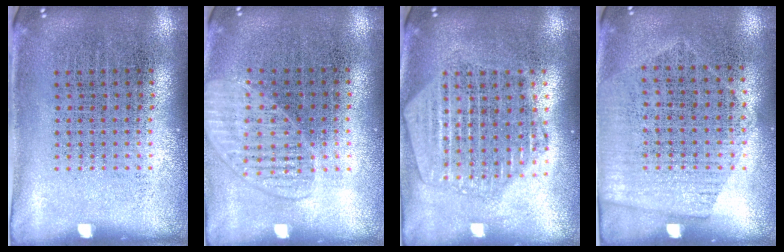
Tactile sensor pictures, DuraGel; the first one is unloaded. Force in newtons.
{"total": 1.5, "press": 1.4, "slide": 0.4}
{"total": 2.0, "press": 1.9, "slide": 0.8}
{"total": 1.4, "press": 1.1, "slide": 0.7}